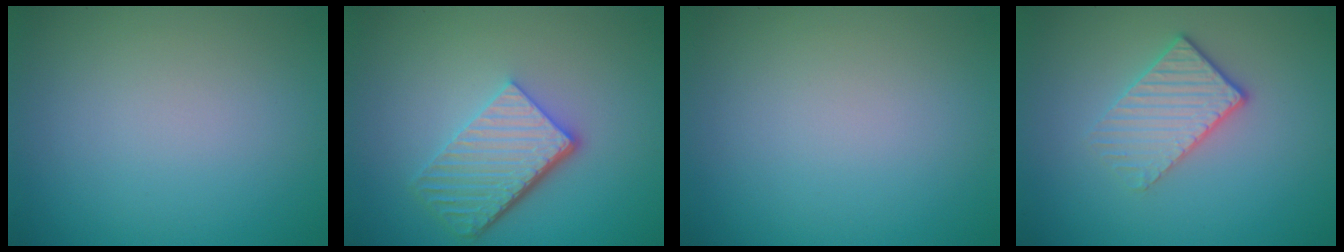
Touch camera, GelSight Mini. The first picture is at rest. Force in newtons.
{"total": 5.4, "press": 3.8, "slide": 3.8}
{"total": 0.0}
{"total": 3.2, "press": 2.8, "slide": 1.5}